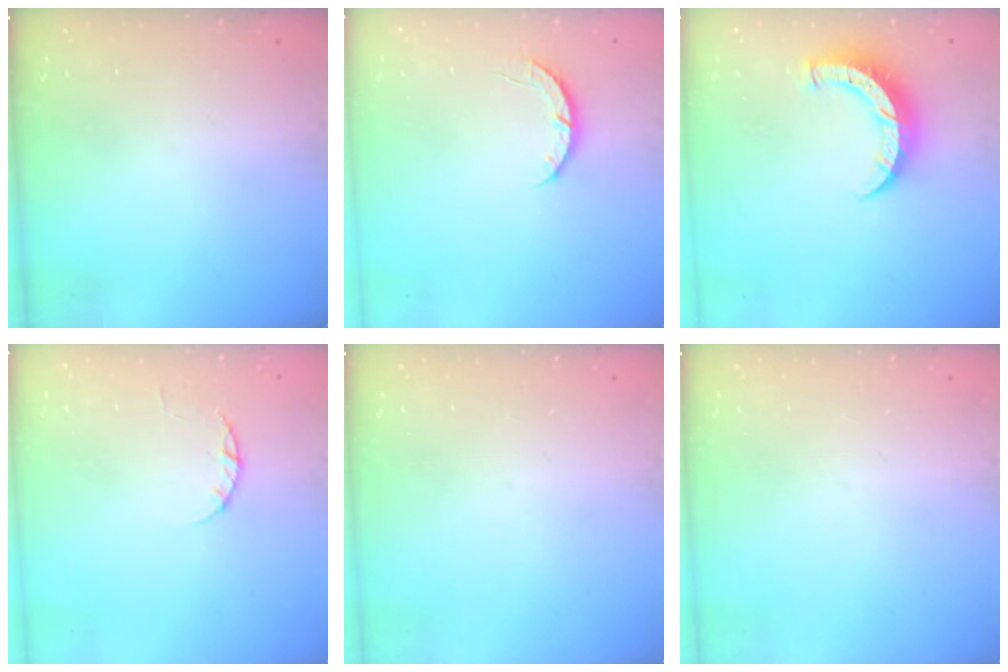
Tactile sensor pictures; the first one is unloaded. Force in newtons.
{"total": 3.8, "press": 3.7, "slide": 0.7}
{"total": 8.7, "press": 8.6, "slide": 0.9}
{"total": 2.4, "press": 2.3, "slide": 0.4}
{"total": 0.0}
{"total": 0.0}